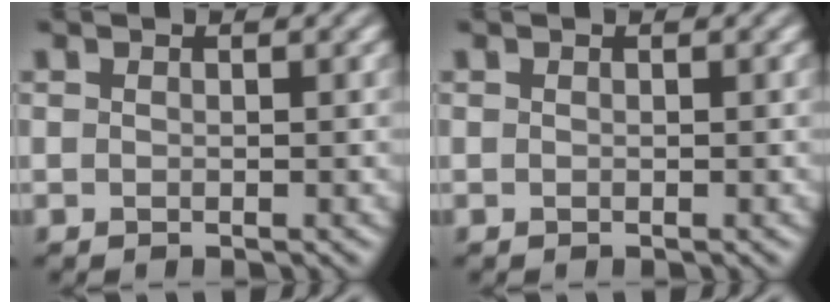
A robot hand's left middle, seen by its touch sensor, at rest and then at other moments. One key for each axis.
{"total": 0.0}